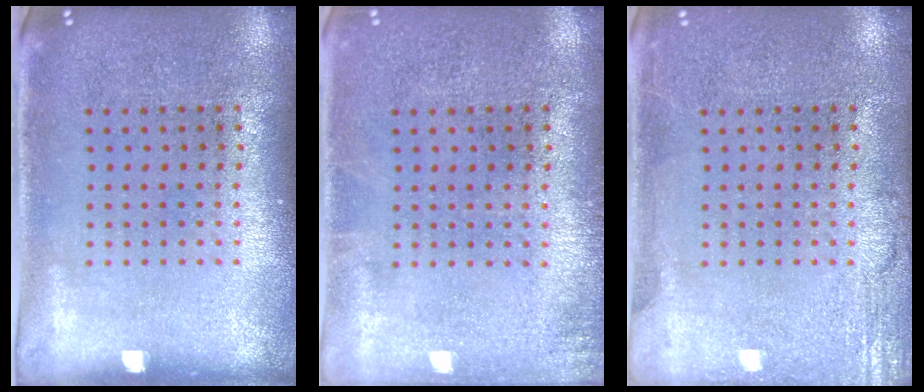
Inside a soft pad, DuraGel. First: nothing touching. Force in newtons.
{"total": 0.8, "press": 0.8, "slide": 0.1}
{"total": 2.6, "press": 2.6, "slide": 0.3}